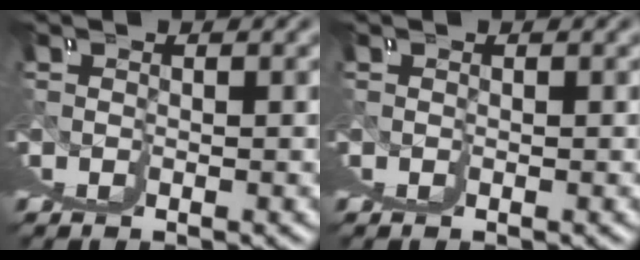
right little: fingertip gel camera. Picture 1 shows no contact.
{"total": 0.0}